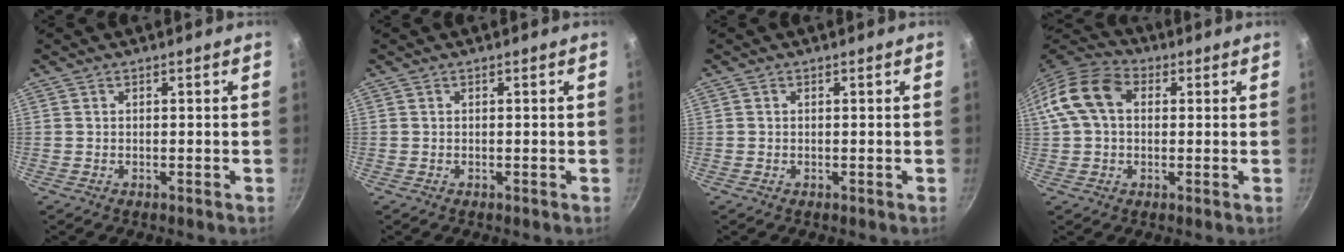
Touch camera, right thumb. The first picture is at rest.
{"total": 0.0}
{"total": 0.0}
{"total": 12.5, "force": [2.3, 8.8, 8.6], "torque": [-0.148, 0.030, 0.025]}